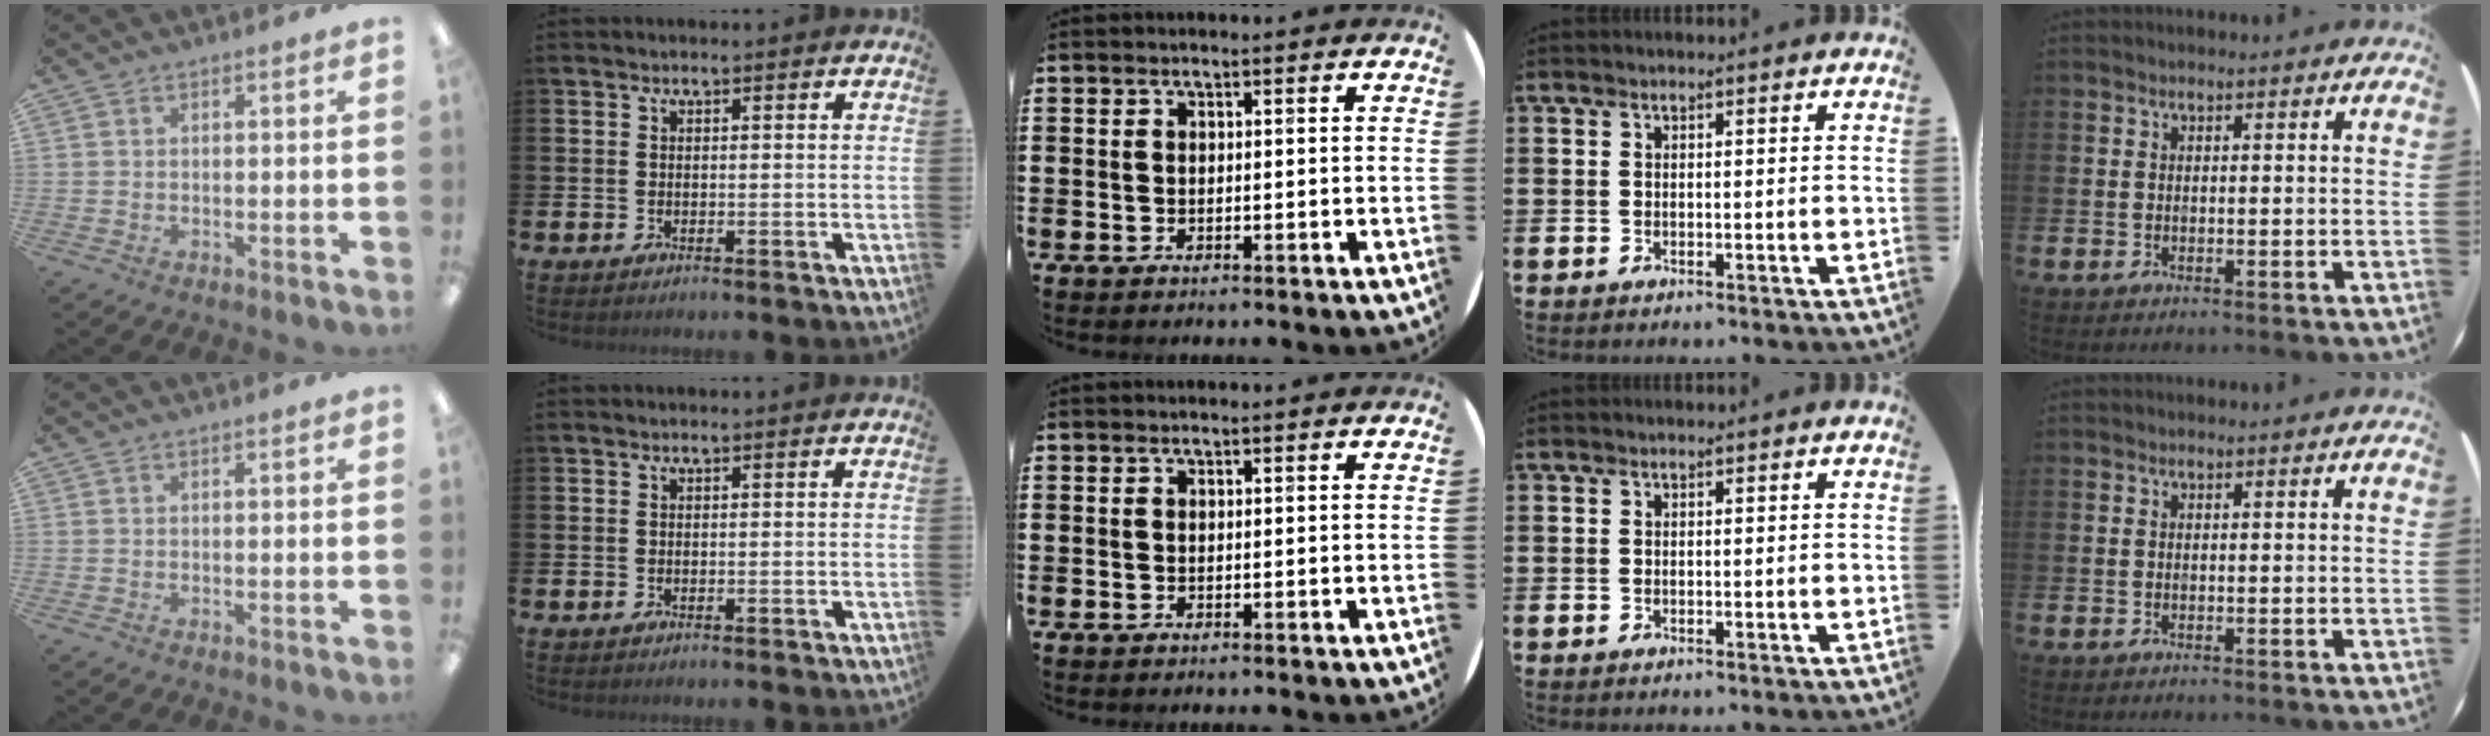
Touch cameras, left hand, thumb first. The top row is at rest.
{}